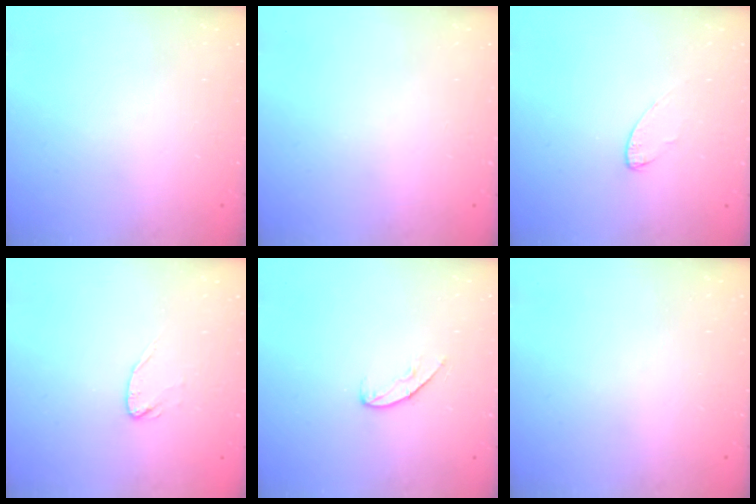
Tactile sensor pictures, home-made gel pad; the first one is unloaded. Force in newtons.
{"total": 0.0}
{"total": 4.6, "press": 4.5, "slide": 0.5}
{"total": 3.5, "press": 3.4, "slide": 0.4}
{"total": 5.7, "press": 5.7, "slide": 0.5}
{"total": 0.0}